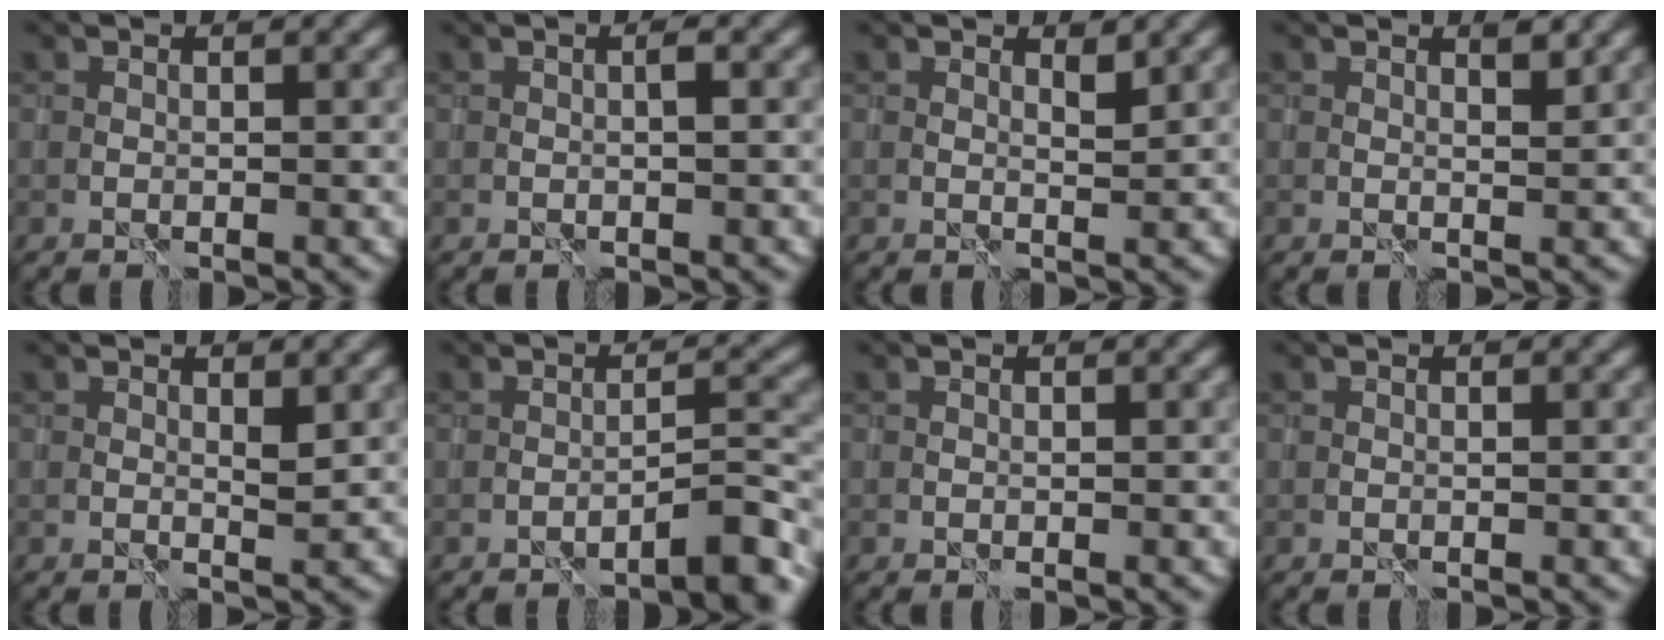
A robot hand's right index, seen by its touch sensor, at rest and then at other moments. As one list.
[{"total": 0.9, "force": [0.0, 0.1, 0.9], "torque": [-0.016, 0.003, 0.001]}, {"total": 0.9, "force": [0.7, 0.2, 0.5], "torque": [-0.008, -0.003, 0.013]}, {"total": 1.1, "force": [0.8, 0.2, 0.7], "torque": [-0.009, -0.001, 0.013]}, {"total": 0.9, "force": [0.3, 0.2, 0.8], "torque": [-0.013, -0.003, 0.007]}, {"total": 4.0, "force": [-2.9, 0.6, 2.7], "torque": [-0.029, 0.016, -0.046]}, {"total": 0.0}, {"total": 0.0}]